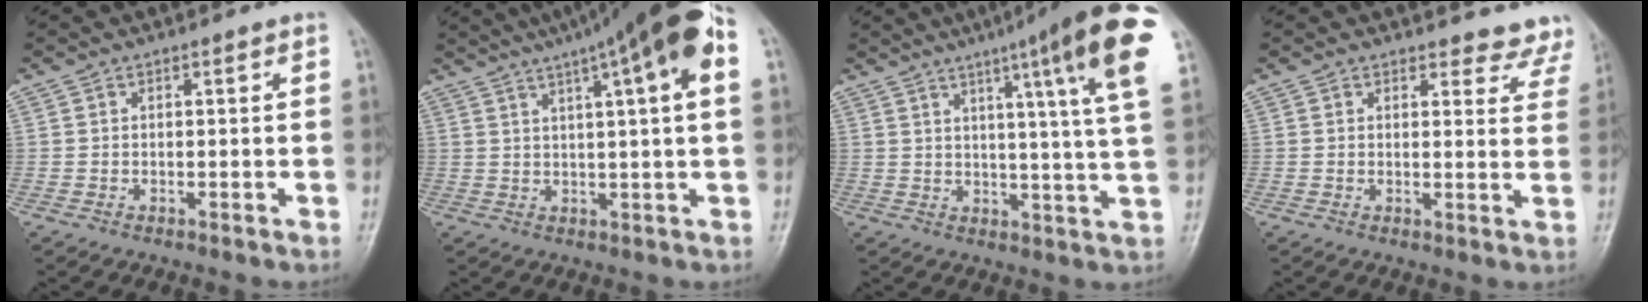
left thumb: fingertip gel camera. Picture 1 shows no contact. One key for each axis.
{"total": 16.7, "fx": 7.9, "fy": 2.1, "fz": 14.5, "tx": -0.224, "ty": 0.027, "tz": 0.109}
{"total": 18.8, "fx": 9.1, "fy": 1.4, "fz": 16.4, "tx": -0.214, "ty": -0.025, "tz": 0.107}
{"total": 7.6, "fx": 7.2, "fy": 2.6, "fz": -0.1, "tx": 0.053, "ty": -0.042, "tz": 0.049}